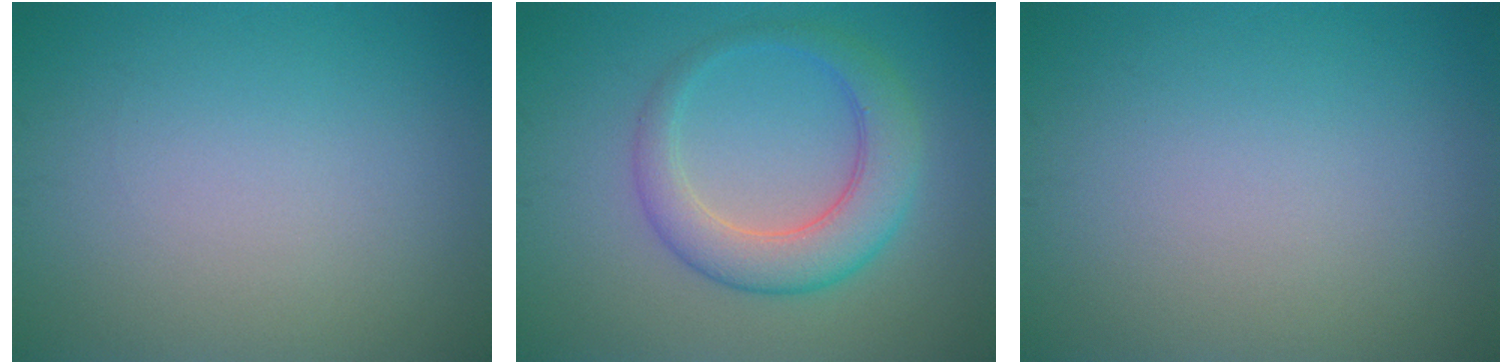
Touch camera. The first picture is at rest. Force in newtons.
{"total": 4.3, "press": 4.3, "slide": 0.4}
{"total": 0.0}